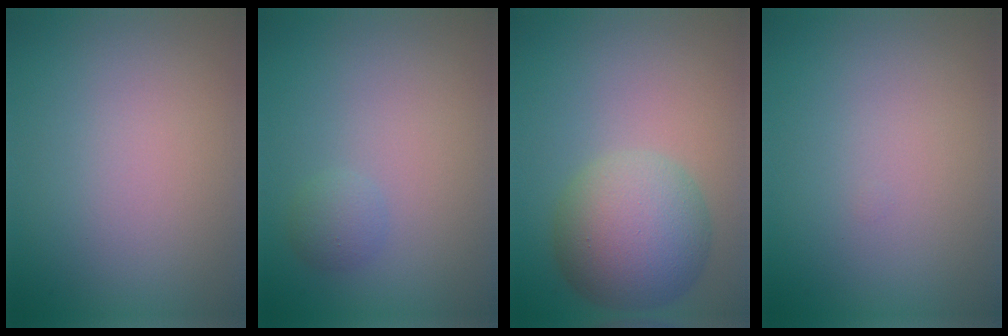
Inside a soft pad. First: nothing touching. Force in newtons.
{"total": 1.2, "press": 1.2, "slide": 0.0}
{"total": 7.3, "press": 7.3, "slide": 0.4}
{"total": 0.0}